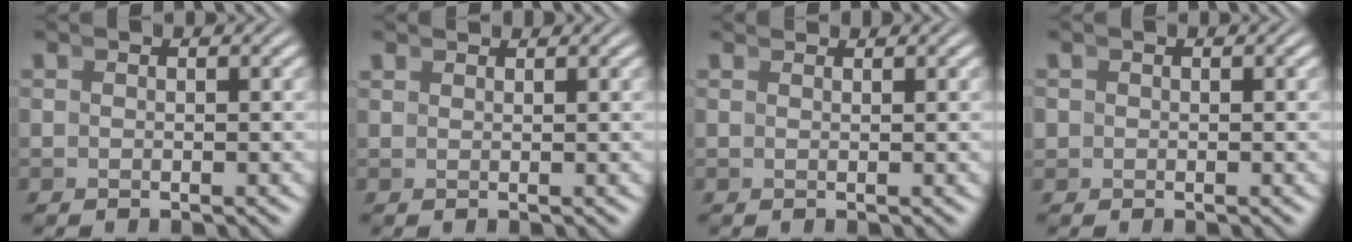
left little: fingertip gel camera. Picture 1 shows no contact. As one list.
[{"total": 1.5, "force": [1.2, -0.9, -0.2], "torque": [0.019, 0.002, 0.026]}, {"total": 0.8, "force": [0.7, -0.3, 0.1], "torque": [0.006, 0.001, 0.013]}, {"total": 0.8, "force": [-0.1, 0.8, 0.1], "torque": [-0.004, -0.009, 0.002]}]